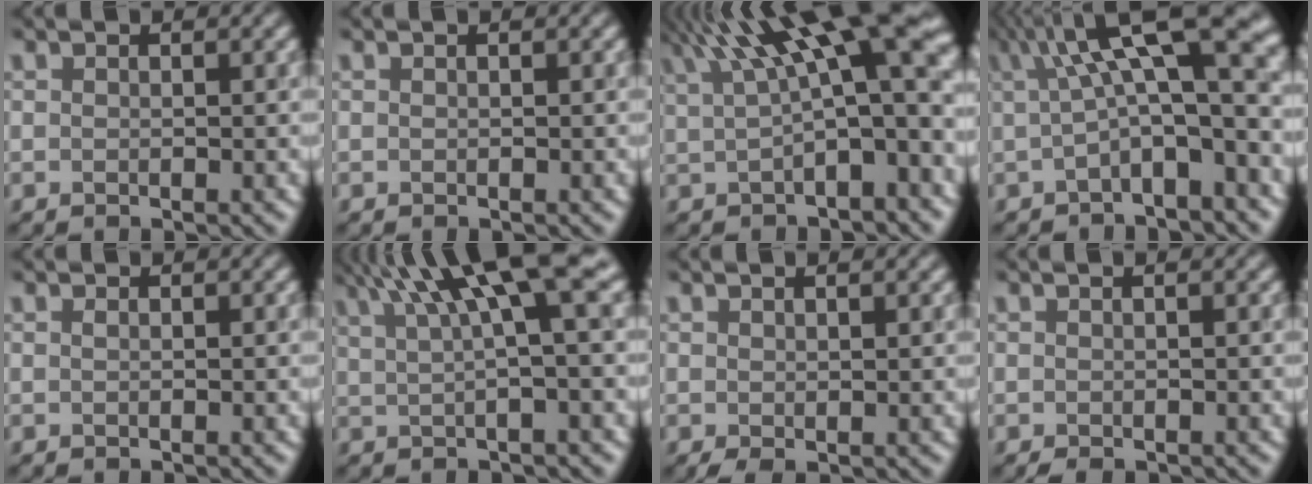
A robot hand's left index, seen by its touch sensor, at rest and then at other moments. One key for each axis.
{"total": 0.0}
{"total": 12.7, "fx": 4.6, "fy": 3.5, "fz": 11.4, "tx": -0.160, "ty": 0.019, "tz": 0.072}
{"total": 10.3, "fx": 2.3, "fy": 2.8, "fz": 9.6, "tx": -0.133, "ty": 0.022, "tz": 0.027}
{"total": 0.0}
{"total": 8.8, "fx": 4.1, "fy": 1.5, "fz": 7.6, "tx": -0.105, "ty": 0.025, "tz": 0.068}
{"total": 1.6, "fx": 0.3, "fy": 0.4, "fz": 1.5, "tx": -0.026, "ty": 0.003, "tz": 0.007}
{"total": 1.2, "fx": -0.5, "fy": 0.4, "fz": 1.1, "tx": -0.018, "ty": -0.004, "tz": -0.008}